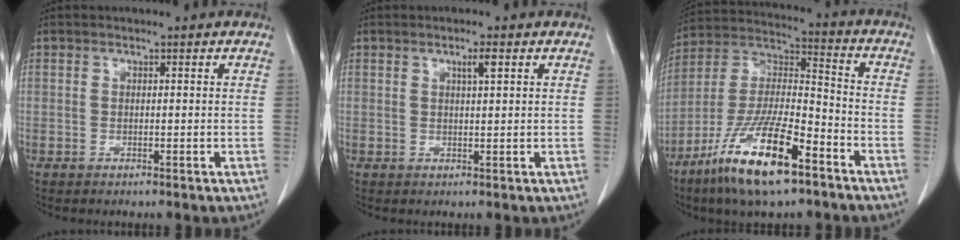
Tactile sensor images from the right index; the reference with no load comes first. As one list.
[{"total": 2.0, "force": [1.0, 0.0, 1.7], "torque": [-0.032, -0.001, 0.016]}, {"total": 17.4, "force": [-10.4, 3.4, 13.5], "torque": [-0.284, -0.030, -0.193]}]